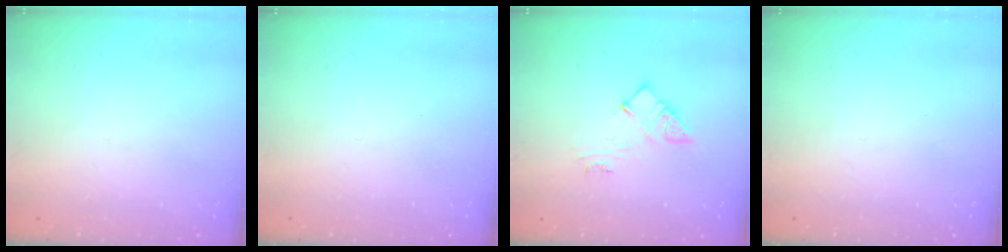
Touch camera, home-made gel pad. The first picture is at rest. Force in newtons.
{"total": 0.0}
{"total": 9.3, "press": 9.3, "slide": 0.5}
{"total": 0.0}